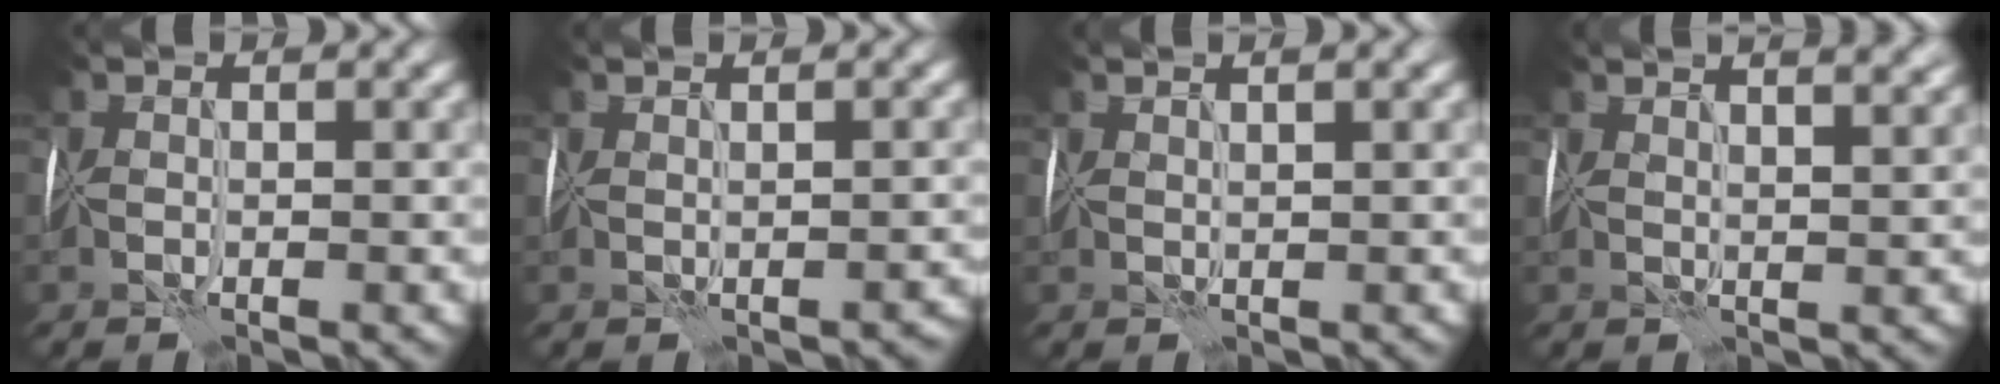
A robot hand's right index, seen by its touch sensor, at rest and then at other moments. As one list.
[{"total": 0.9, "force": [-0.6, 0.3, 0.6], "torque": [0.005, -0.004, 0.000]}, {"total": 1.9, "force": [1.6, 0.0, 0.9], "torque": [-0.004, 0.011, 0.026]}, {"total": 7.9, "force": [5.1, 3.4, 5.0], "torque": [-0.056, 0.058, 0.056]}]